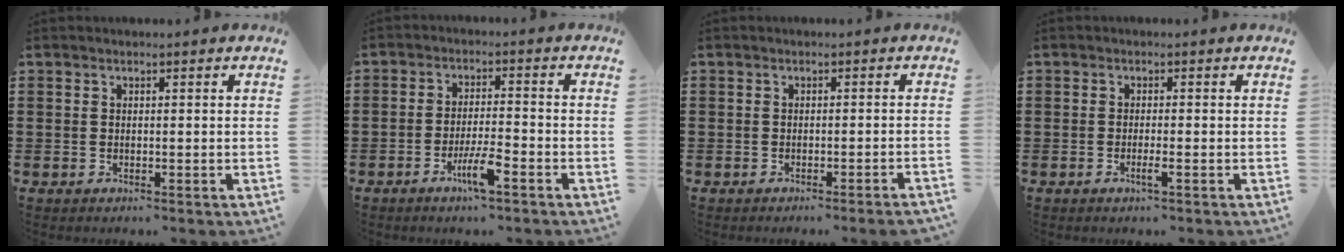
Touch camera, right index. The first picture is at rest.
{"total": 5.2, "force": [-3.0, 0.8, 4.2], "torque": [-0.089, -0.007, -0.057]}
{"total": 1.2, "force": [-1.0, -0.2, 0.6], "torque": [-0.011, -0.002, -0.020]}
{"total": 1.7, "force": [-0.9, 0.0, 1.5], "torque": [-0.032, -0.007, -0.018]}